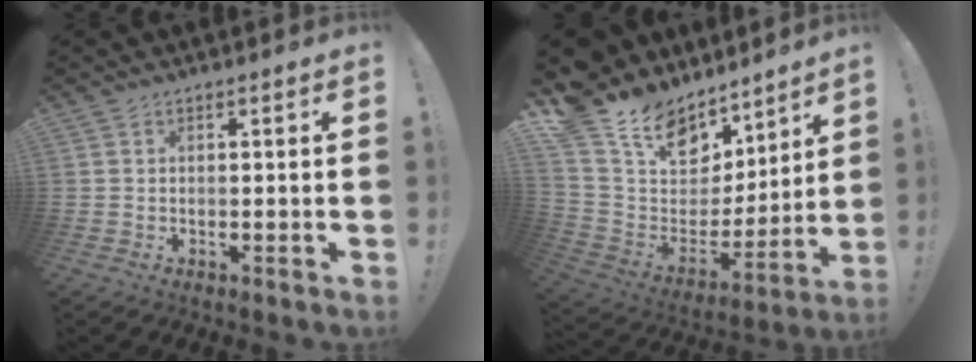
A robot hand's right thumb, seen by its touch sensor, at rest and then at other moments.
{"total": 16.3, "force": [12.3, 9.8, 4.2], "torque": [-0.081, -0.098, 0.248]}